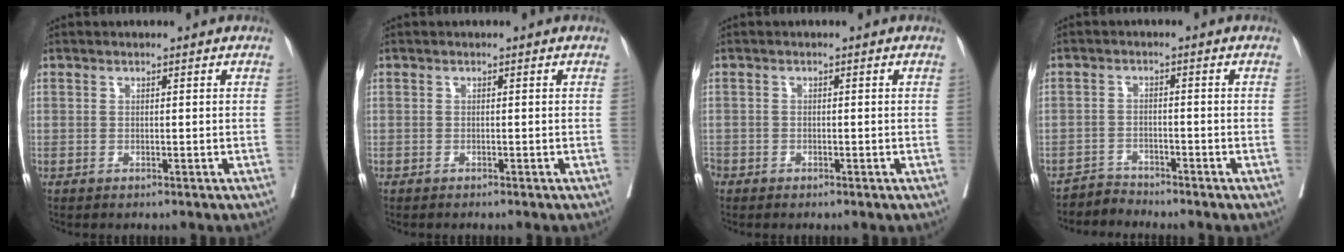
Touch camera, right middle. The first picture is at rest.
{"total": 0.8, "force": [-0.8, 0.2, 0.3], "torque": [-0.006, -0.002, -0.013]}
{"total": 1.7, "force": [-1.1, 1.2, 0.4], "torque": [-0.010, 0.002, -0.022]}
{"total": 2.5, "force": [-2.2, 0.1, -1.2], "torque": [0.030, -0.008, -0.041]}